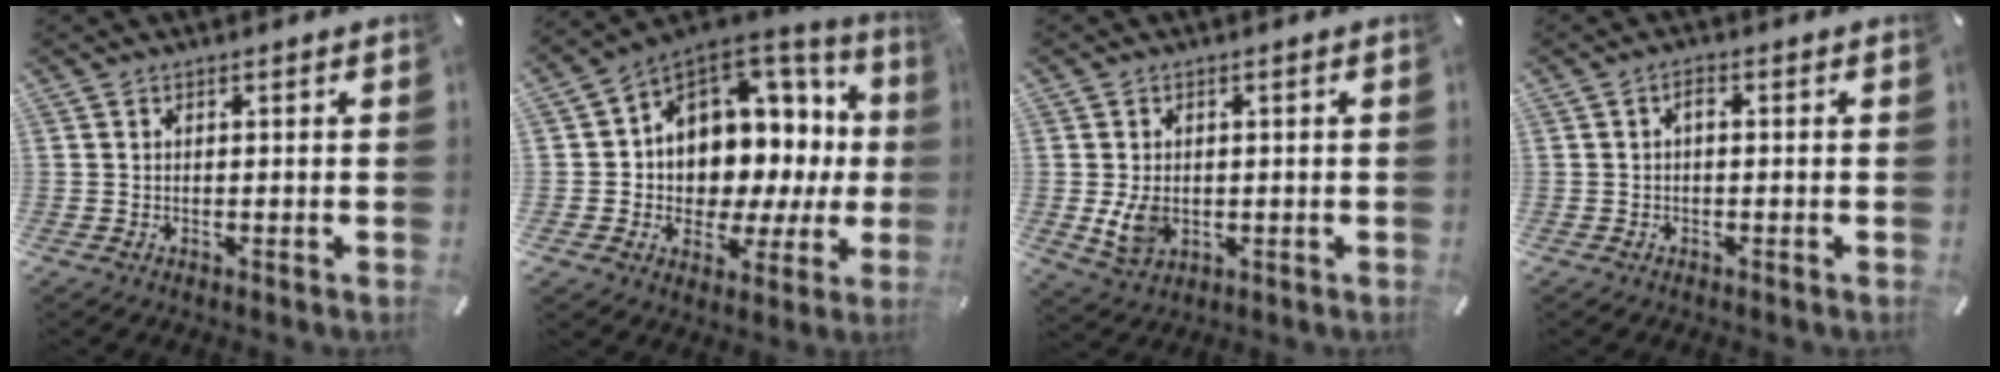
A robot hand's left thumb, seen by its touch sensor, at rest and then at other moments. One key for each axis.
{"total": 9.8, "fx": 3.0, "fy": 8.1, "fz": 4.6, "tx": -0.074, "ty": -0.063, "tz": 0.056}
{"total": 5.8, "fx": -0.4, "fy": 4.3, "fz": 3.8, "tx": -0.094, "ty": -0.009, "tz": -0.010}
{"total": 1.5, "fx": -0.4, "fy": 0.5, "fz": 1.4, "tx": -0.028, "ty": 0.004, "tz": -0.010}